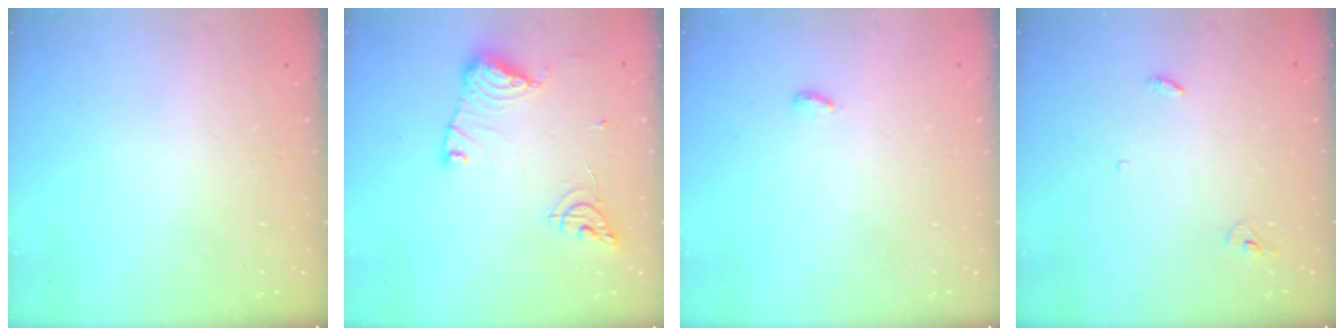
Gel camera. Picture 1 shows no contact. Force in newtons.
{"total": 13.4, "press": 13.3, "slide": 1.4}
{"total": 3.2, "press": 3.1, "slide": 0.4}
{"total": 3.3, "press": 3.2, "slide": 0.3}